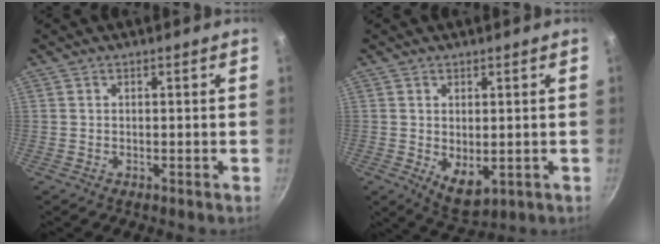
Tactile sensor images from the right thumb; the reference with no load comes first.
{"total": 5.9, "force": [-0.4, 3.4, 4.9], "torque": [-0.063, -0.018, 0.008]}